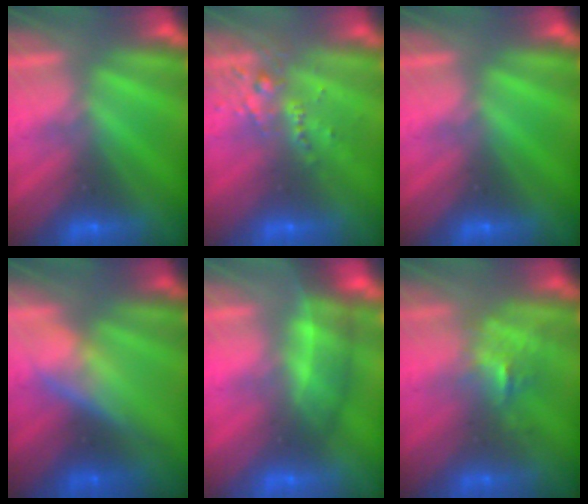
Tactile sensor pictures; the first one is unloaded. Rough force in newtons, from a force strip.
{"total": 2.6}
{"total": 0.0}
{"total": 2.7}
{"total": 3.3}
{"total": 2.5}